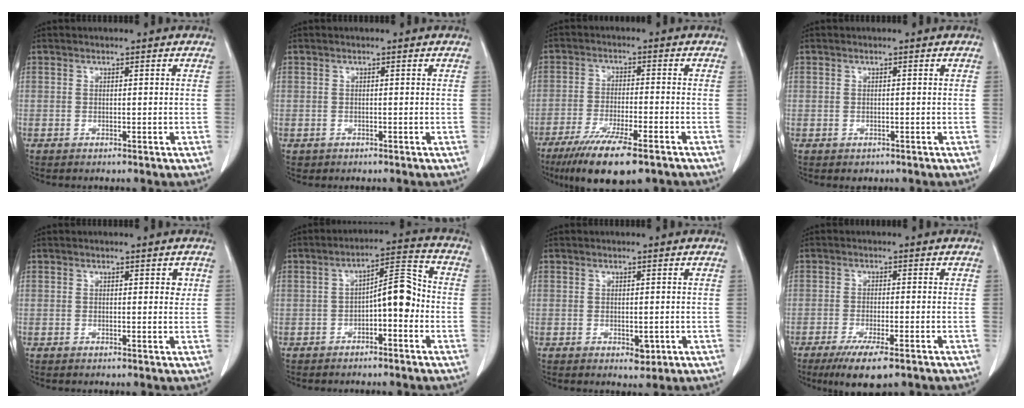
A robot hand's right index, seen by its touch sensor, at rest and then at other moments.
{"total": 0.7, "force": [-0.3, 0.6, 0.0], "torque": [-0.004, 0.005, -0.004]}
{"total": 12.7, "force": [-8.9, 2.1, 8.8], "torque": [-0.147, -0.029, -0.140]}
{"total": 1.0, "force": [-0.4, 0.9, 0.1], "torque": [-0.005, 0.004, -0.001]}
{"total": 1.2, "force": [0.5, 0.6, 1.0], "torque": [-0.009, 0.000, 0.004]}
{"total": 7.2, "force": [-1.8, 2.2, 6.5], "torque": [-0.104, 0.029, -0.028]}
{"total": 1.8, "force": [-0.5, 1.2, 1.3], "torque": [-0.016, -0.002, 0.001]}
{"total": 7.5, "force": [-5.0, 1.2, 5.5], "torque": [-0.090, -0.018, -0.075]}